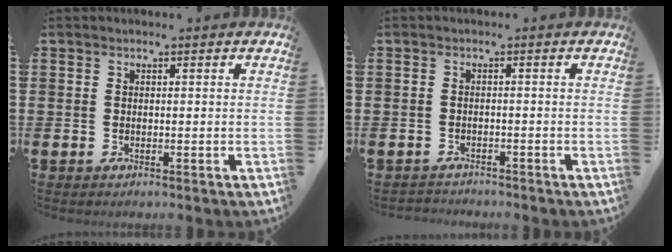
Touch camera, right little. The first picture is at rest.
{"total": 1.1, "force": [-1.1, 0.1, -0.1], "torque": [-0.001, 0.002, -0.024]}